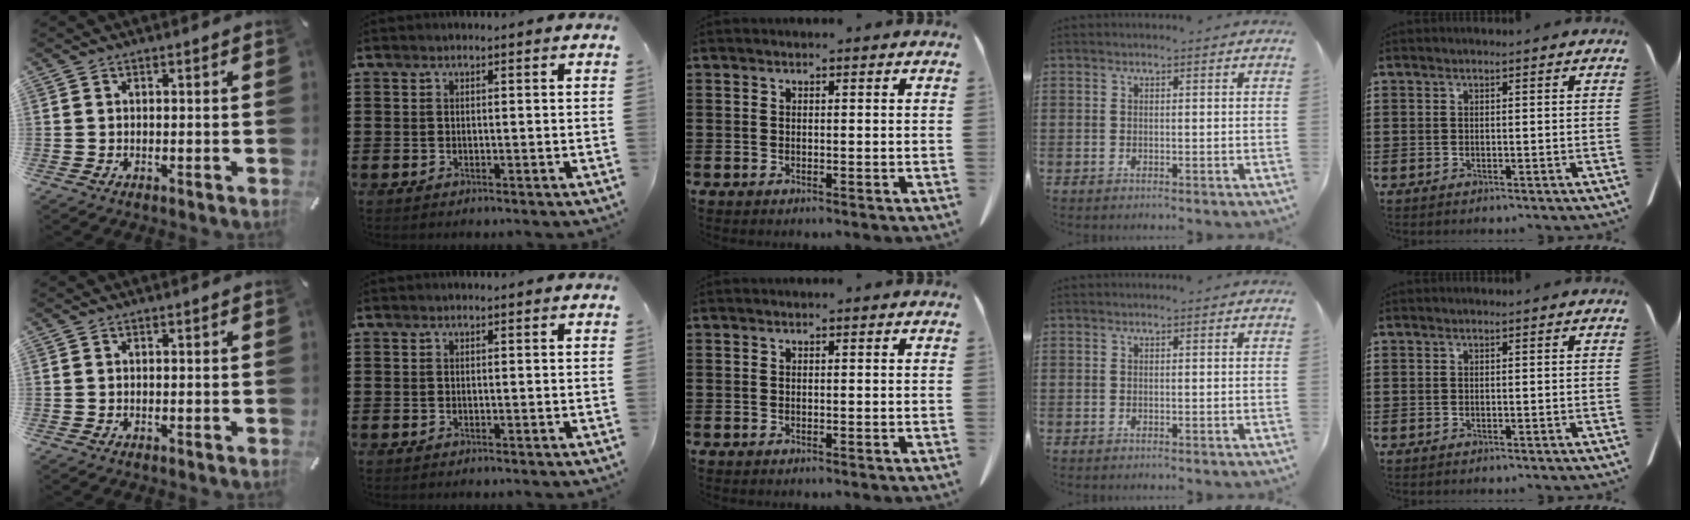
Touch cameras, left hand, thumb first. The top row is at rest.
{}